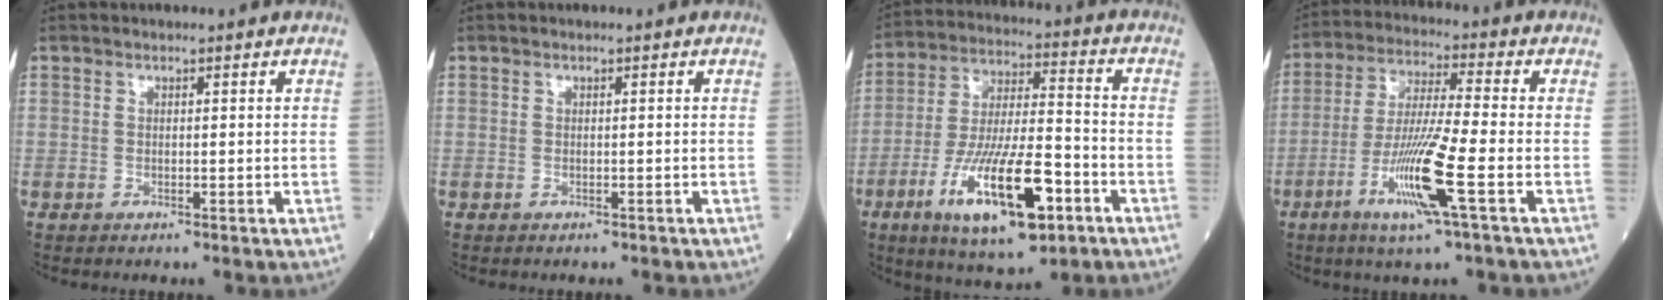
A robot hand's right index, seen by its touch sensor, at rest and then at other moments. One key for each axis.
{"total": 1.0, "fx": -0.7, "fy": 0.5, "fz": 0.4, "tx": -0.008, "ty": 0.002, "tz": -0.007}
{"total": 17.2, "fx": -7.6, "fy": 4.1, "fz": 14.9, "tx": -0.283, "ty": -0.015, "tz": -0.122}
{"total": 11.7, "fx": -4.6, "fy": -0.4, "fz": 10.8, "tx": -0.211, "ty": -0.018, "tz": -0.090}